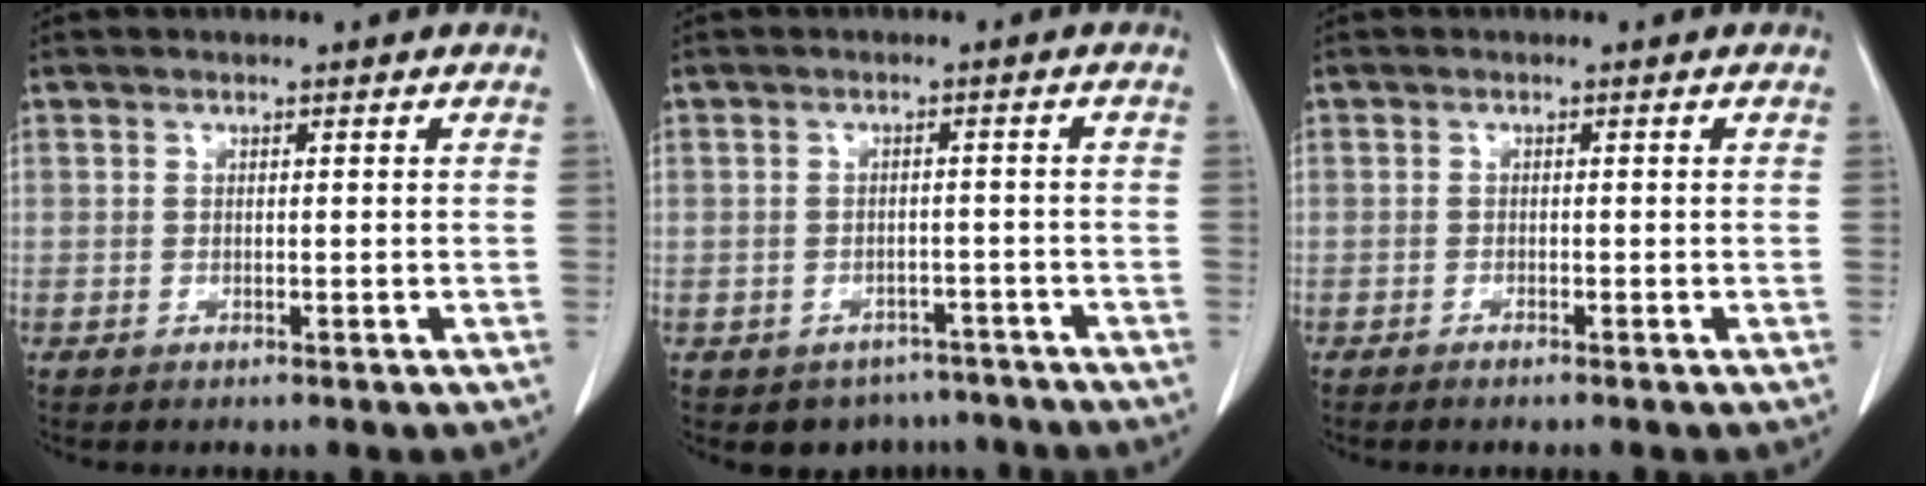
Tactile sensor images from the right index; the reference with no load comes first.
{"total": 5.8, "force": [-4.3, 3.8, 0.0], "torque": [0.020, 0.021, -0.055]}
{"total": 0.7, "force": [-0.6, 0.1, 0.3], "torque": [-0.009, 0.000, -0.011]}